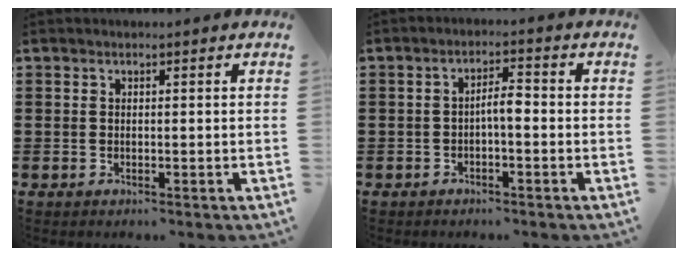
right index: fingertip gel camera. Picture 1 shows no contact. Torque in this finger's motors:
{"motor_torque": [0.91, -0.45, 0.09, 0.11]}